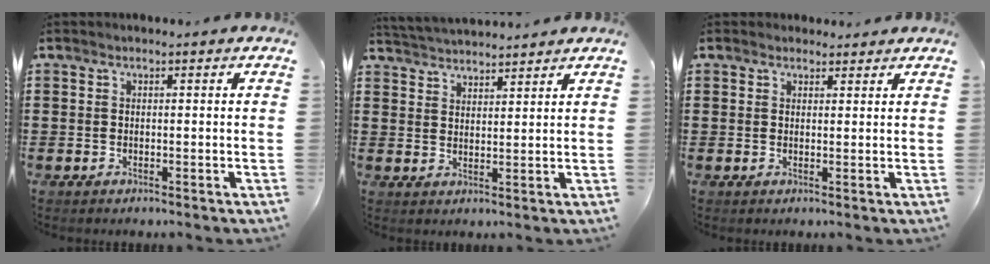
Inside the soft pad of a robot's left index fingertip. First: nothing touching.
{"total": 3.1, "force": [3.1, -0.1, -0.3], "torque": [-0.005, -0.010, 0.056]}
{"total": 1.7, "force": [1.5, 0.8, 0.0], "torque": [-0.003, 0.006, 0.029]}